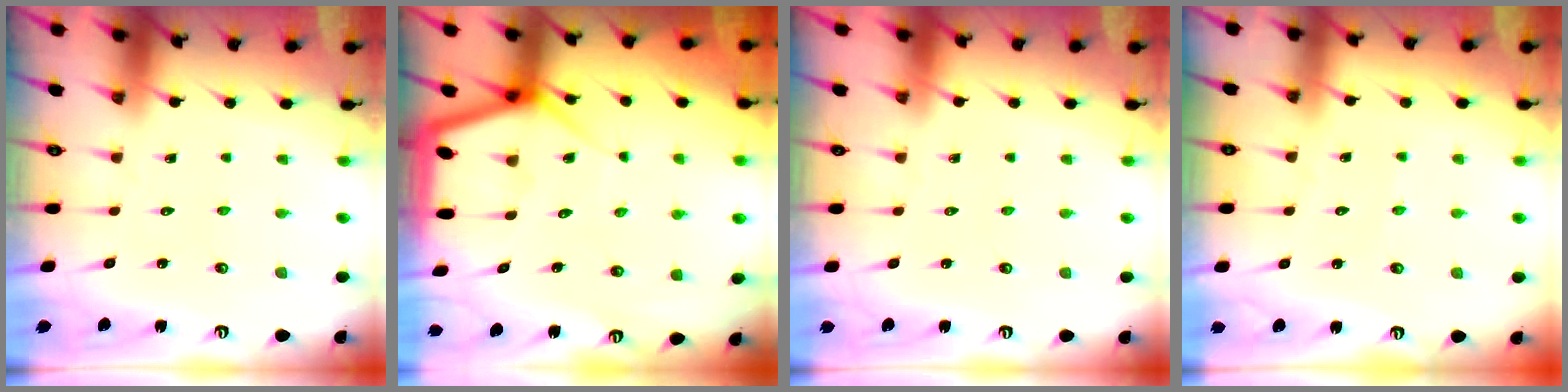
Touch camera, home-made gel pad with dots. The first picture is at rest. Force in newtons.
{"total": 7.2, "press": 7.2, "slide": 0.9}
{"total": 0.6, "press": 0.5, "slide": 0.2}
{"total": 2.3, "press": 2.3, "slide": 0.3}